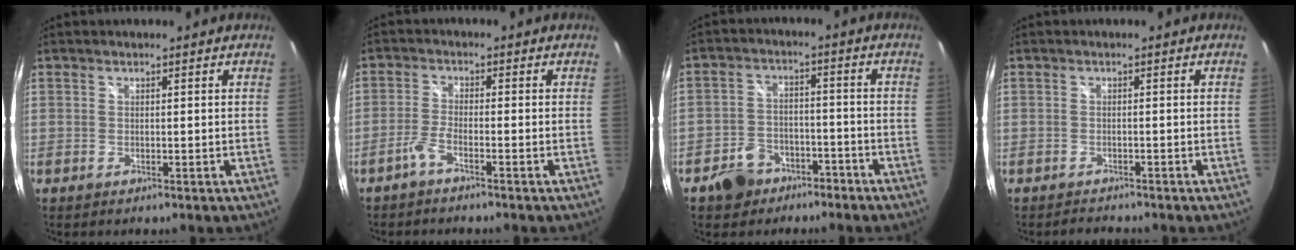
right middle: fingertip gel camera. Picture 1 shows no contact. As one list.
[{"total": 2.6, "force": [-2.0, 0.2, 1.7], "torque": [-0.051, 0.003, -0.043]}, {"total": 8.4, "force": [-5.8, 5.5, 2.7], "torque": [-0.074, 0.022, -0.082]}, {"total": 1.9, "force": [-1.8, 0.3, 0.2], "torque": [-0.008, -0.006, -0.030]}]